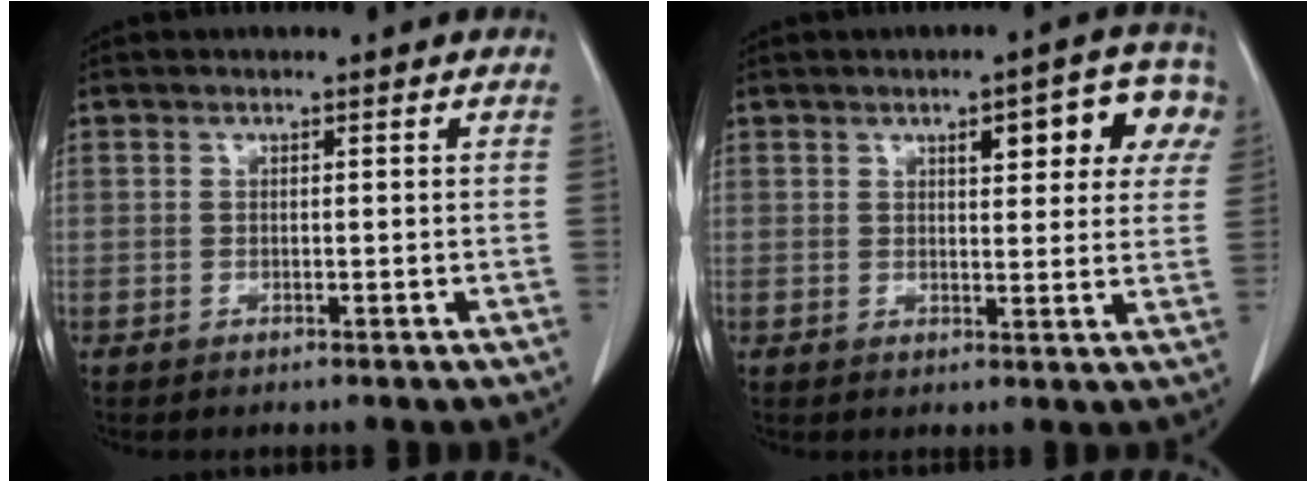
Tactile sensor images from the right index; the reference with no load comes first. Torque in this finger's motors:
{"motor_torque": [0.42, 0.40, 0.14, 0.04]}